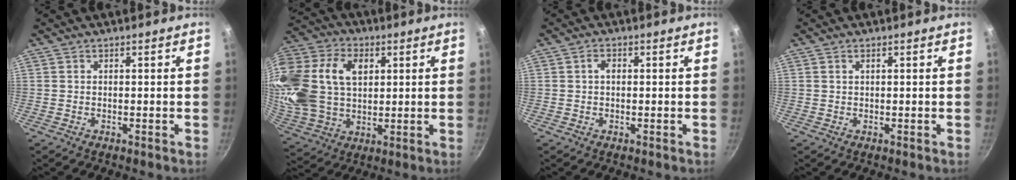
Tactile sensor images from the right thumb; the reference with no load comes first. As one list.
[{"total": 26.5, "force": [7.1, 18.6, 17.6], "torque": [-0.384, 0.020, 0.133]}, {"total": 1.9, "force": [0.2, 1.3, 1.4], "torque": [-0.020, 0.005, 0.002]}, {"total": 0.7, "force": [0.3, 0.4, 0.5], "torque": [-0.008, 0.003, 0.006]}]